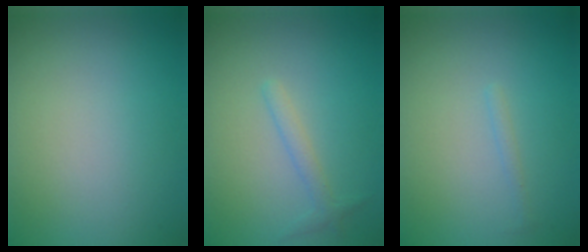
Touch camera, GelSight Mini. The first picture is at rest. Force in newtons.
{"total": 1.4, "press": 1.4, "slide": 0.1}
{"total": 0.6, "press": 0.6, "slide": 0.0}